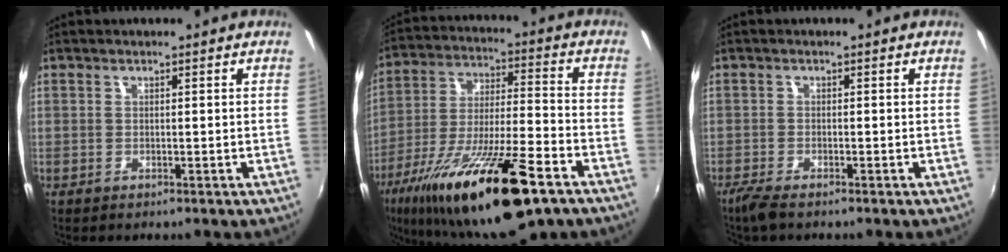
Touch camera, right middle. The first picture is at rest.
{"total": 25.1, "force": [-15.9, 5.1, 18.7], "torque": [-0.350, -0.052, -0.269]}
{"total": 3.1, "force": [-2.4, 0.3, 1.9], "torque": [-0.048, -0.010, -0.049]}